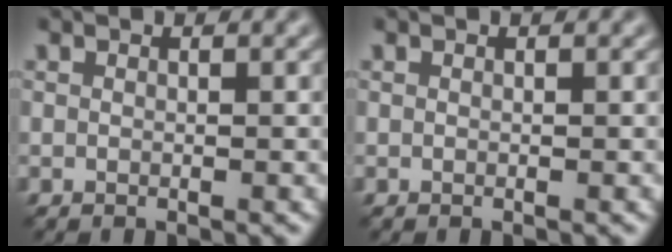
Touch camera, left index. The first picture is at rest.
{"total": 0.0}